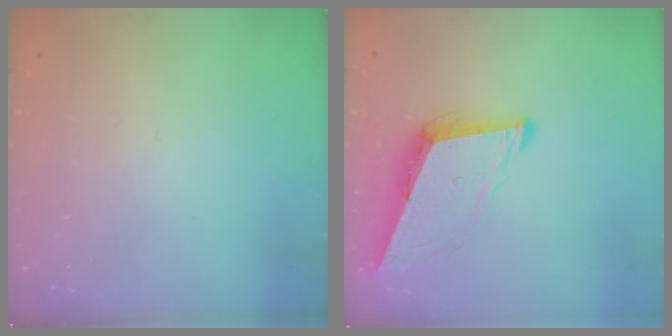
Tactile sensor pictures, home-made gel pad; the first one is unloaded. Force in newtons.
{"total": 8.6, "press": 7.8, "slide": 3.6}